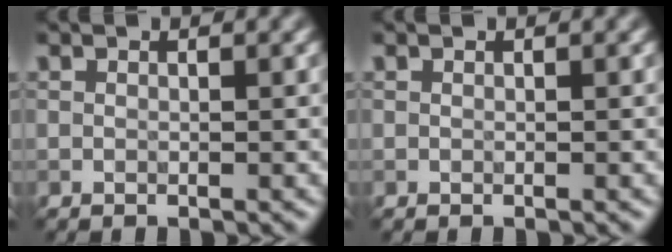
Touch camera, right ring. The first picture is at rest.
{"total": 0.0}